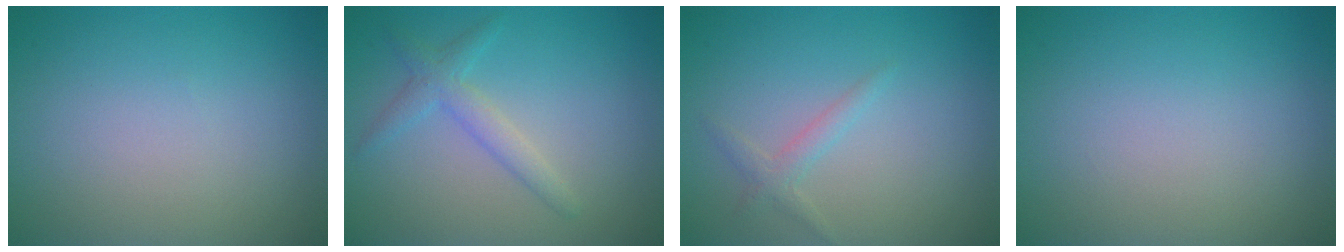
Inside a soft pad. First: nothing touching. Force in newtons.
{"total": 2.3, "press": 2.3, "slide": 0.1}
{"total": 1.4, "press": 1.4, "slide": 0.1}
{"total": 0.0}